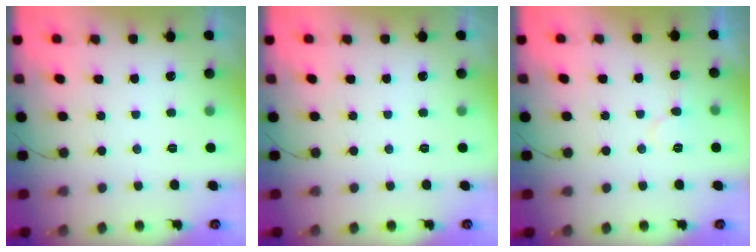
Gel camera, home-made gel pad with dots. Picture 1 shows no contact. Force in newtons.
{"total": 0.0}
{"total": 4.7, "press": 4.7, "slide": 0.3}